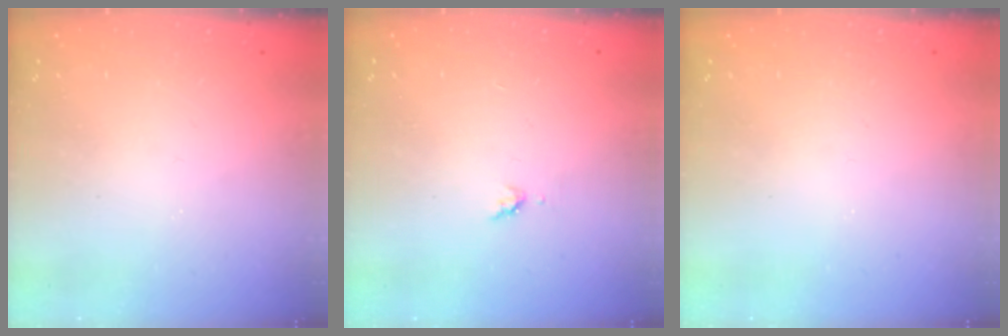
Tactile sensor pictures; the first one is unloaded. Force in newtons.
{"total": 3.5, "press": 3.4, "slide": 0.5}
{"total": 0.0}